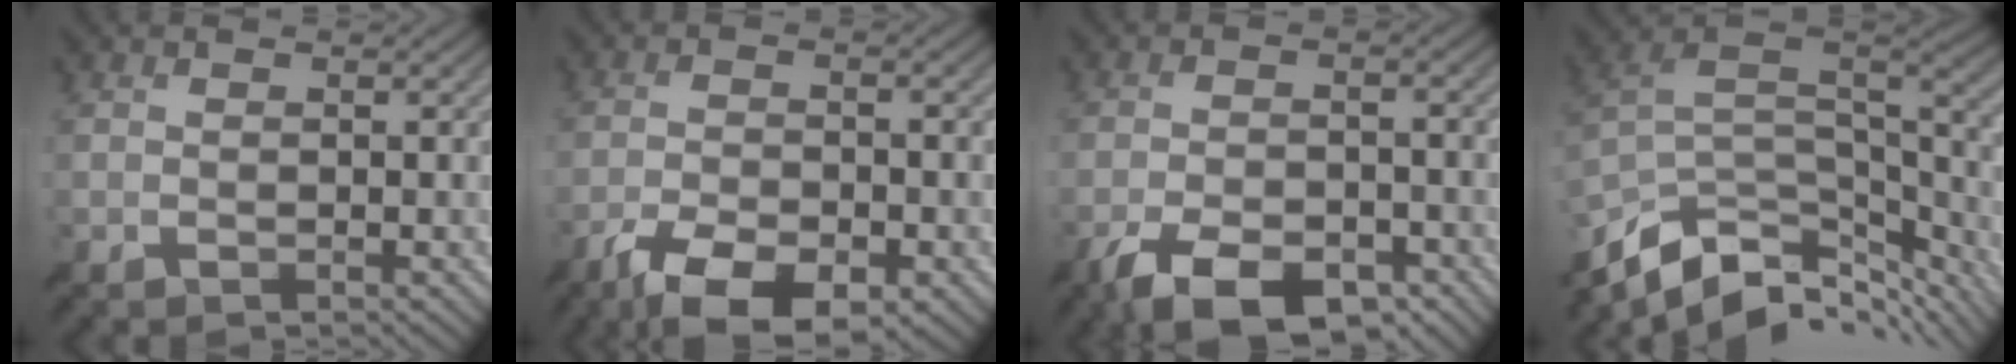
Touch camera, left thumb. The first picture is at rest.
{"total": 9.4, "force": [-6.1, 3.1, 6.5], "torque": [-0.128, -0.008, -0.109]}
{"total": 9.7, "force": [-6.4, 3.6, 6.3], "torque": [-0.113, -0.003, -0.114]}
{"total": 13.1, "force": [-7.5, 6.7, 8.4], "torque": [-0.216, -0.022, -0.116]}